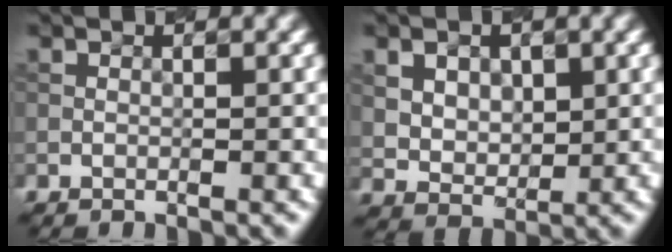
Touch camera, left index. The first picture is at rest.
{"total": 4.2, "force": [1.7, 2.9, 2.5], "torque": [-0.051, 0.006, 0.032]}